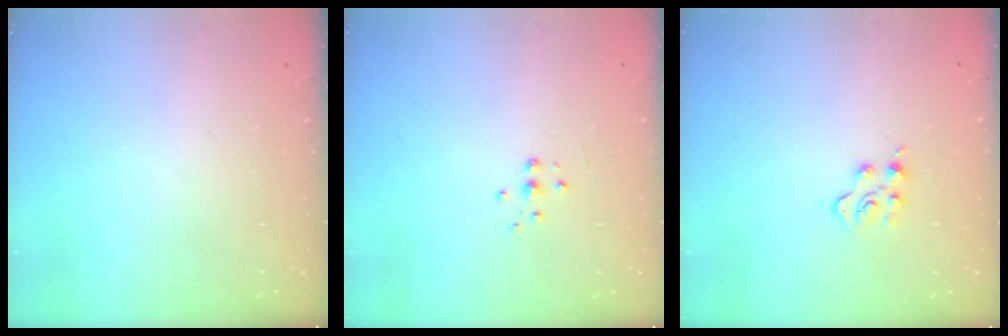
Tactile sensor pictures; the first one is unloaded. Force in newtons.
{"total": 5.3, "press": 5.3, "slide": 0.5}
{"total": 4.8, "press": 4.8, "slide": 0.4}